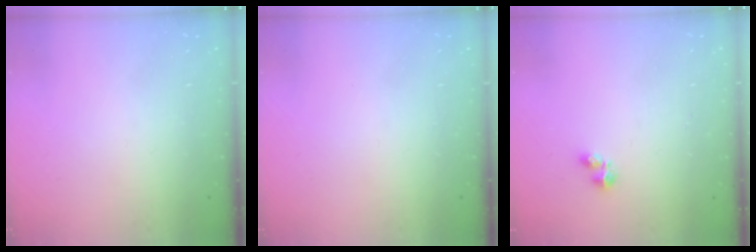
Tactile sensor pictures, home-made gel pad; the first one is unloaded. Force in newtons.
{"total": 0.0}
{"total": 3.1, "press": 3.0, "slide": 0.5}